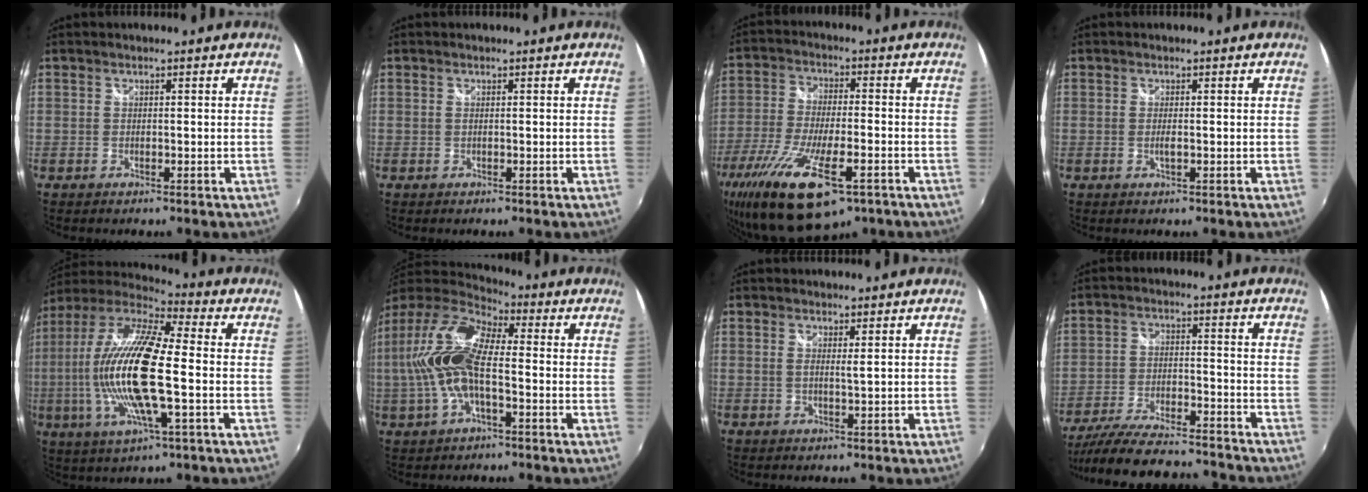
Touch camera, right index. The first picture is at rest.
{"total": 0.0}
{"total": 19.9, "force": [-11.5, 6.6, 14.8], "torque": [-0.303, -0.068, -0.198]}
{"total": 1.2, "force": [-0.2, 0.1, 1.1], "torque": [-0.021, -0.002, -0.004]}
{"total": 20.7, "force": [-1.3, 4.7, 20.1], "torque": [-0.373, -0.010, -0.036]}
{"total": 15.6, "force": [-1.0, 6.1, 14.4], "torque": [-0.287, 0.009, -0.026]}
{"total": 1.4, "force": [0.5, -0.1, 1.2], "torque": [-0.025, -0.002, 0.007]}
{"total": 21.0, "force": [-18.8, 3.8, 8.6], "torque": [-0.173, -0.027, -0.283]}